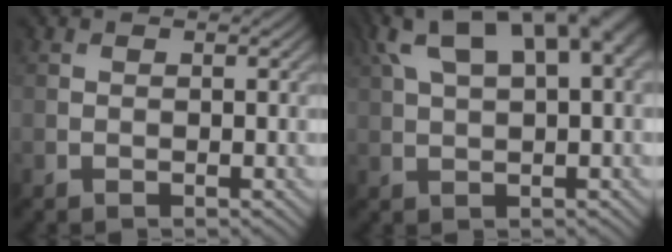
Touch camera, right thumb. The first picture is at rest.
{"total": 14.4, "force": [6.5, 6.0, 11.4], "torque": [-0.214, 0.033, 0.104]}